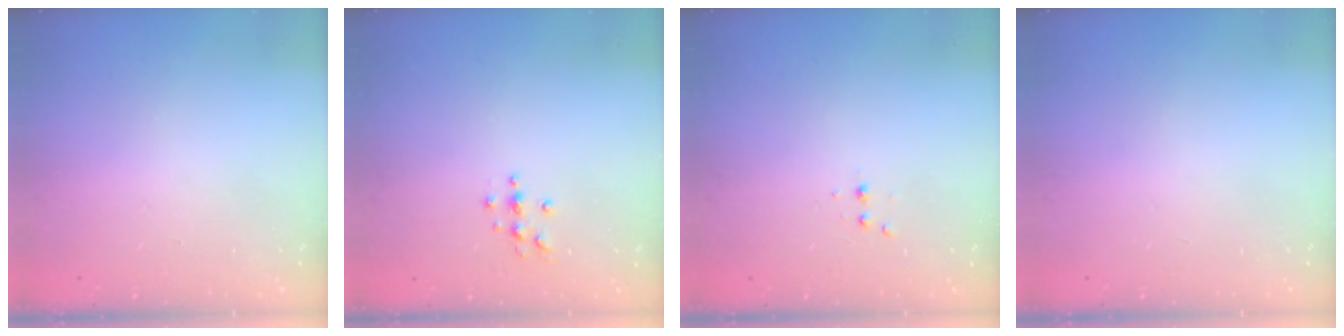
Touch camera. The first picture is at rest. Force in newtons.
{"total": 3.3, "press": 3.3, "slide": 0.4}
{"total": 2.9, "press": 2.7, "slide": 1.0}
{"total": 0.0}